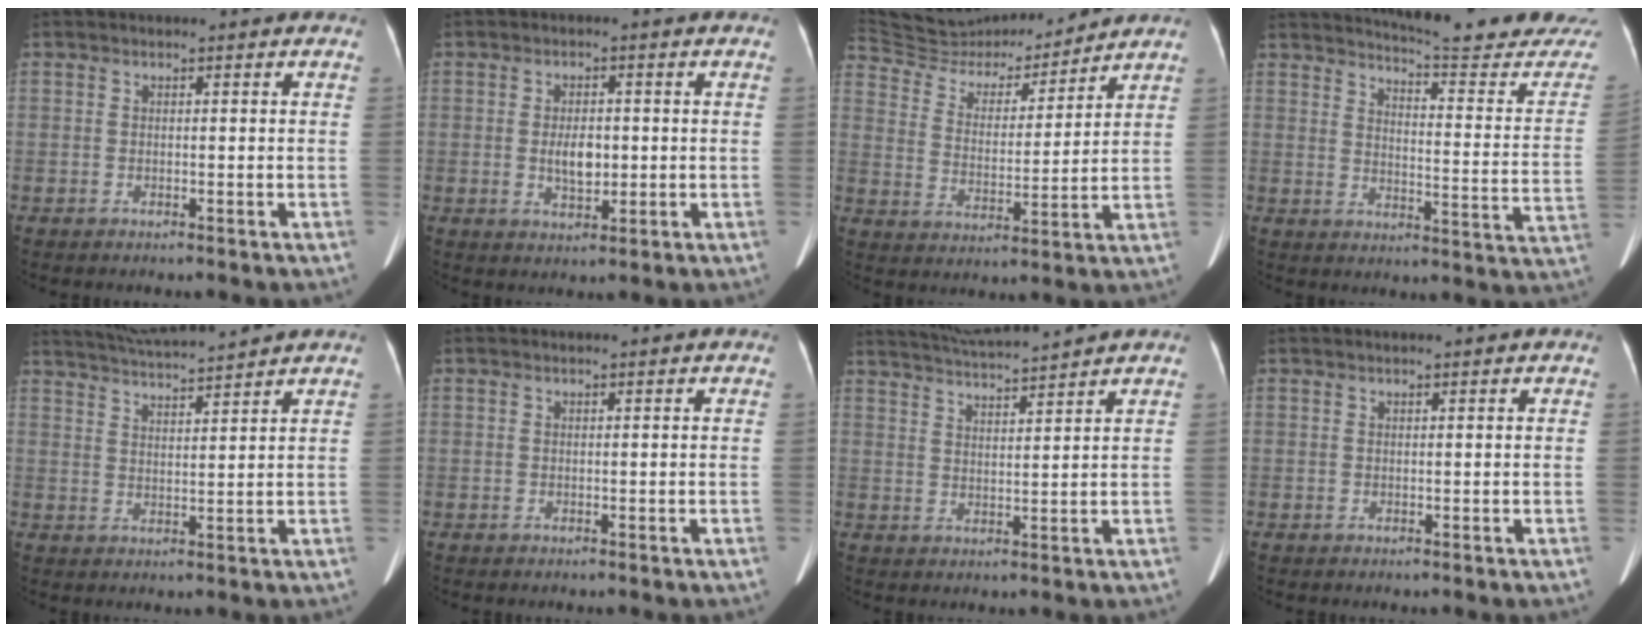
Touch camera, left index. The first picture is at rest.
{"total": 3.8, "force": [-0.5, 1.9, 3.3], "torque": [-0.060, -0.008, -0.005]}
{"total": 16.9, "force": [16.0, 4.4, 3.1], "torque": [-0.076, -0.003, 0.272]}
{"total": 21.7, "force": [20.8, 0.5, 6.0], "torque": [-0.085, -0.129, 0.237]}
{"total": 9.0, "force": [8.5, -1.2, 2.7], "torque": [-0.060, 0.010, 0.137]}
{"total": 0.0}
{"total": 8.0, "force": [7.6, -1.6, 2.2], "torque": [-0.053, 0.005, 0.128]}
{"total": 1.2, "force": [1.0, 0.1, 0.6], "torque": [-0.008, 0.013, 0.015]}